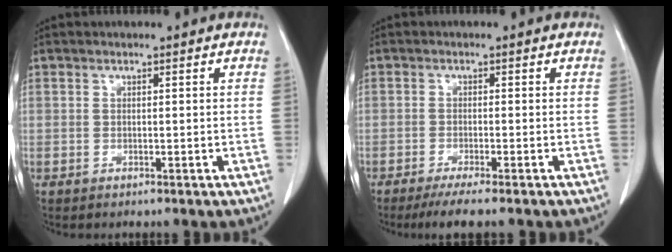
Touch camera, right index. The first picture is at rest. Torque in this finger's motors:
{"motor_torque": [0.36, -0.26, 0.14, 0.06]}